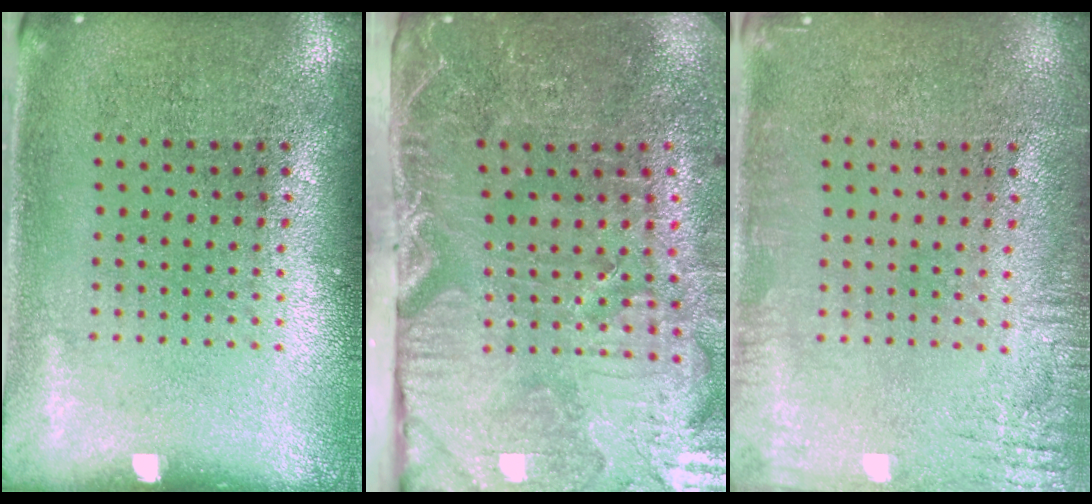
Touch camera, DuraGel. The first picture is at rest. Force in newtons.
{"total": 4.4, "press": 3.9, "slide": 1.9}
{"total": 2.3, "press": 2.3, "slide": 0.3}